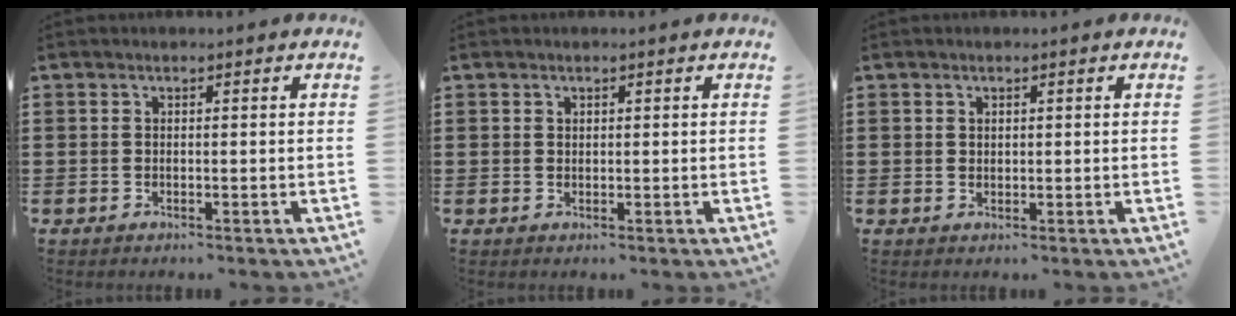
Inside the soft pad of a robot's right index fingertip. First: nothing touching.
{"total": 0.6, "force": [0.4, 0.5, 0.1], "torque": [-0.004, 0.001, 0.009]}
{"total": 0.9, "force": [0.6, 0.6, 0.2], "torque": [-0.006, 0.002, 0.012]}